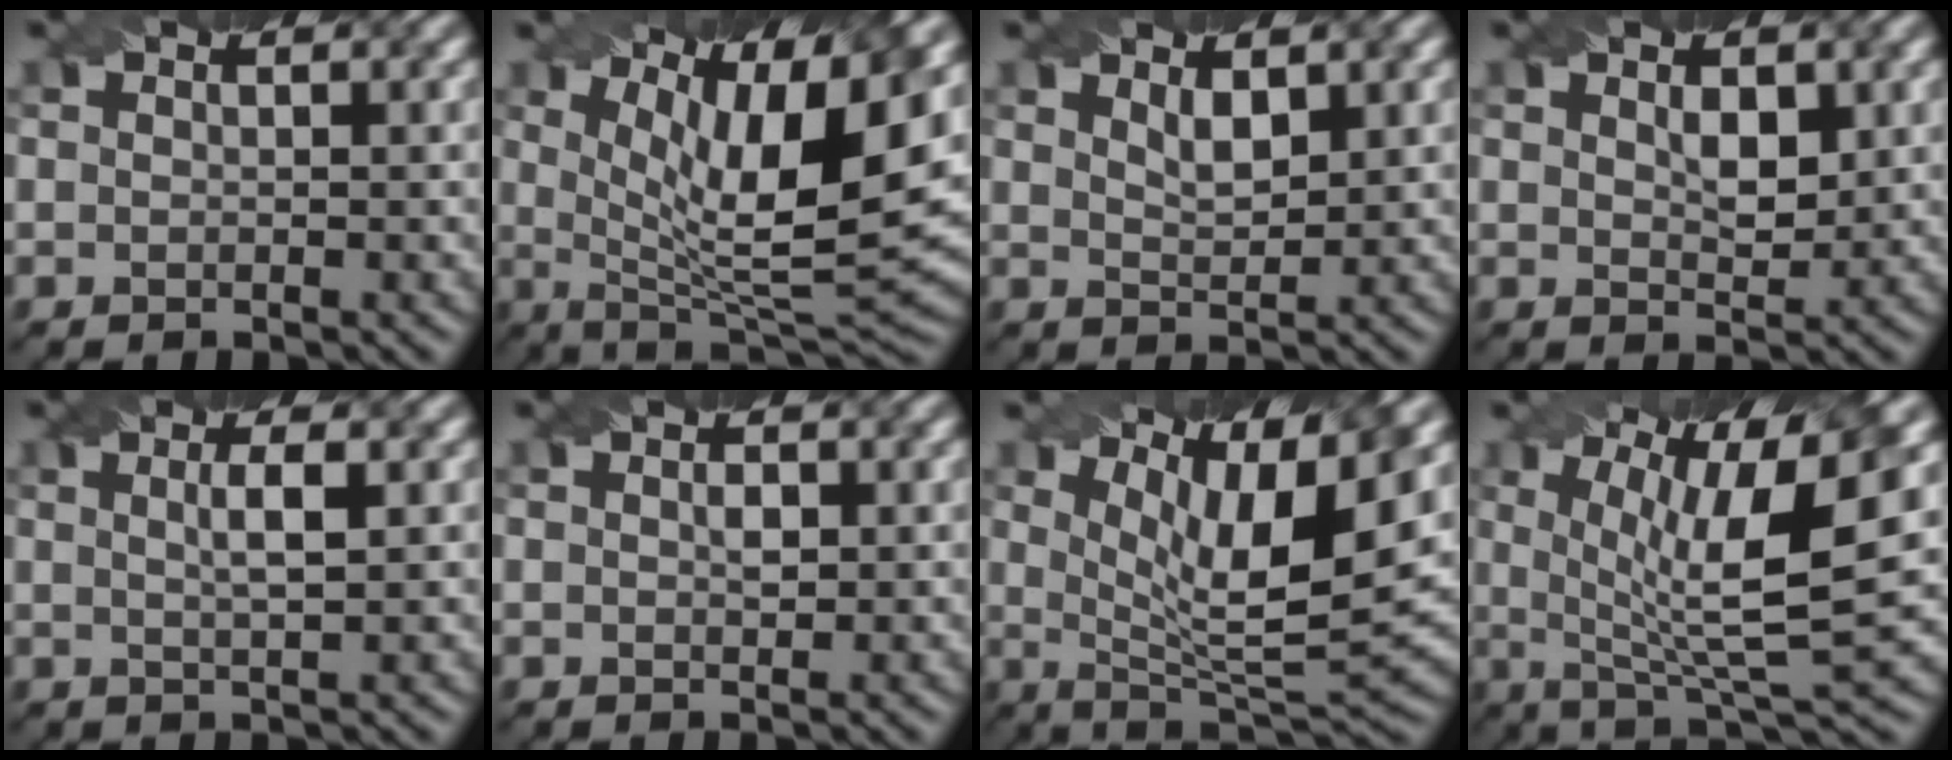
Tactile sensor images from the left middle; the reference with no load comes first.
{"total": 12.0, "force": [3.8, 3.4, 10.9], "torque": [-0.162, -0.008, 0.064]}
{"total": 1.8, "force": [1.2, 0.6, 1.2], "torque": [-0.024, -0.004, 0.024]}
{"total": 2.0, "force": [0.9, 0.9, 1.6], "torque": [-0.025, -0.002, 0.020]}
{"total": 2.4, "force": [0.6, 0.6, 2.2], "torque": [-0.034, 0.005, 0.008]}
{"total": 0.8, "force": [0.3, 0.3, 0.6], "torque": [-0.011, 0.002, 0.006]}
{"total": 9.8, "force": [4.0, 2.5, 8.6], "torque": [-0.142, -0.003, 0.072]}
{"total": 10.5, "force": [2.1, 2.5, 10.0], "torque": [-0.172, 0.002, 0.038]}